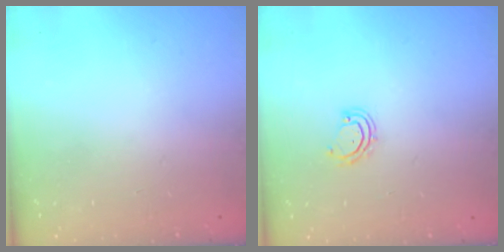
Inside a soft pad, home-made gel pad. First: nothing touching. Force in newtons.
{"total": 4.1, "press": 4.1, "slide": 0.3}